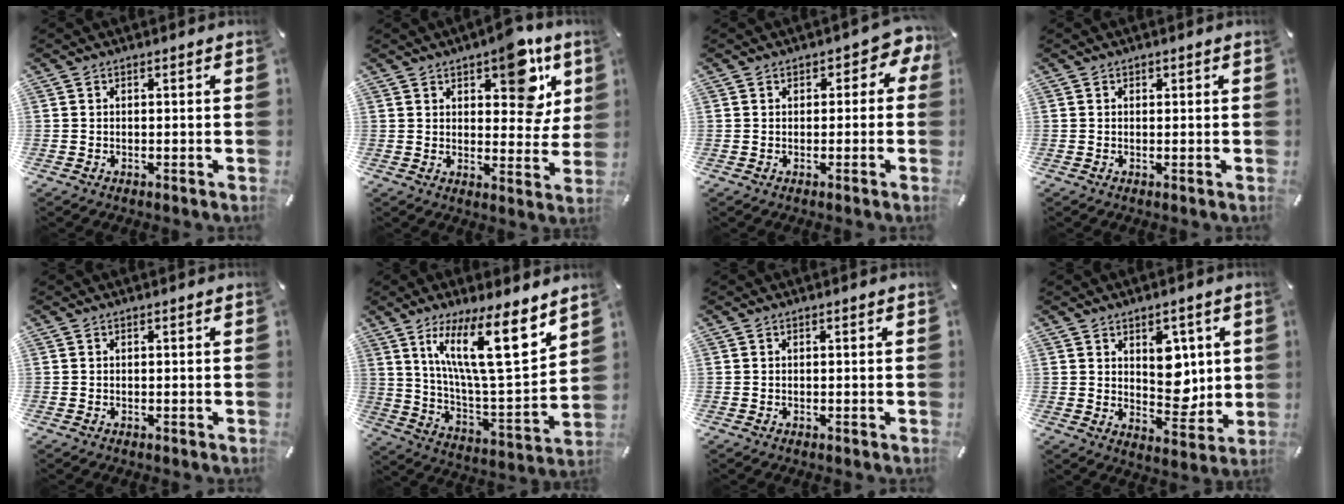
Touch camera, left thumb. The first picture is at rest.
{"total": 13.5, "force": [6.2, 7.3, 9.5], "torque": [-0.105, -0.027, 0.100]}
{"total": 3.6, "force": [0.7, 2.6, 2.4], "torque": [-0.018, -0.003, 0.004]}
{"total": 0.6, "force": [0.2, 0.6, 0.1], "torque": [-0.001, 0.004, 0.004]}
{"total": 0.0}
{"total": 19.8, "force": [11.5, 5.1, 15.2], "torque": [-0.269, -0.063, 0.180]}
{"total": 0.0}
{"total": 8.8, "force": [3.0, 6.7, 4.9], "torque": [-0.045, -0.018, 0.052]}